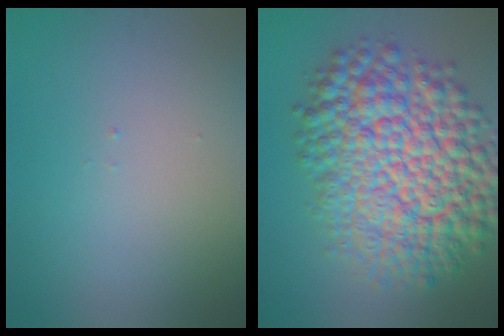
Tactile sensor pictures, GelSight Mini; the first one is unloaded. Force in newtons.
{"total": 13.8, "press": 13.7, "slide": 0.5}